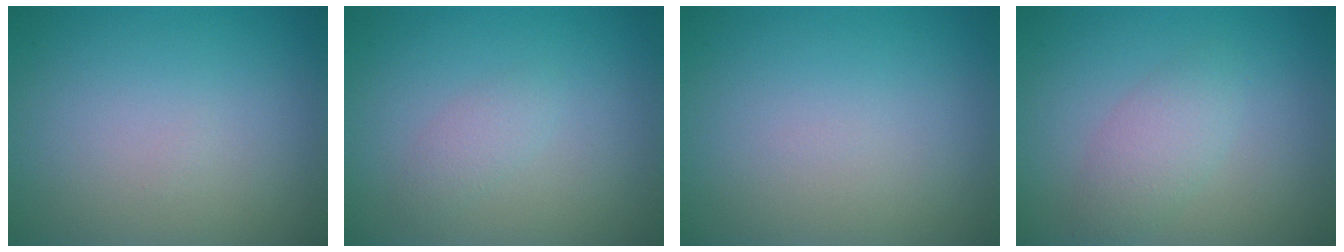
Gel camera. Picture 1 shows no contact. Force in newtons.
{"total": 1.3, "press": 1.3, "slide": 0.0}
{"total": 0.0}
{"total": 2.4, "press": 2.4, "slide": 0.1}